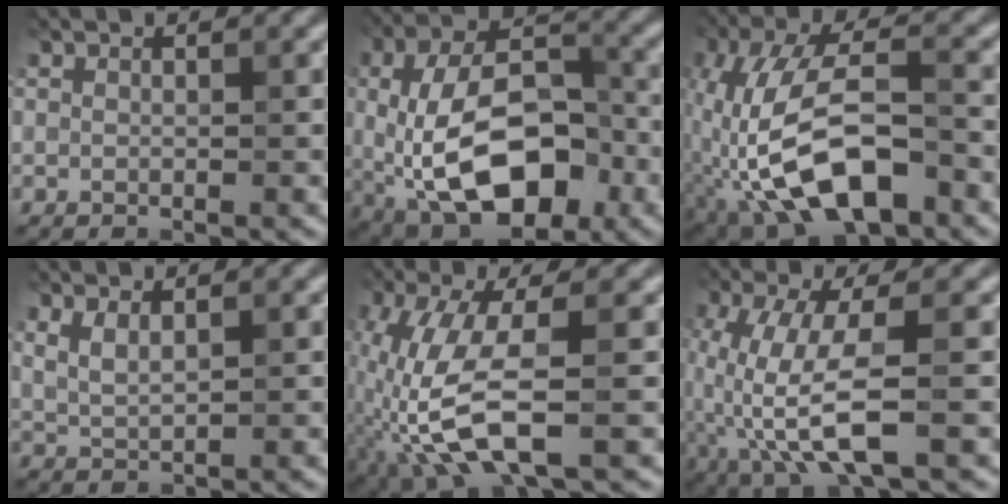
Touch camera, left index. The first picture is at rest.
{"total": 12.9, "force": [-2.5, 7.1, 10.4], "torque": [-0.178, -0.016, -0.043]}
{"total": 12.0, "force": [-4.9, 5.2, 9.7], "torque": [-0.189, 0.007, -0.095]}
{"total": 1.7, "force": [0.7, 0.6, 1.4], "torque": [-0.036, -0.004, 0.017]}
{"total": 8.2, "force": [-3.2, 2.6, 7.1], "torque": [-0.177, -0.002, -0.066]}
{"total": 6.9, "force": [-1.9, 1.9, 6.3], "torque": [-0.146, -0.003, -0.038]}